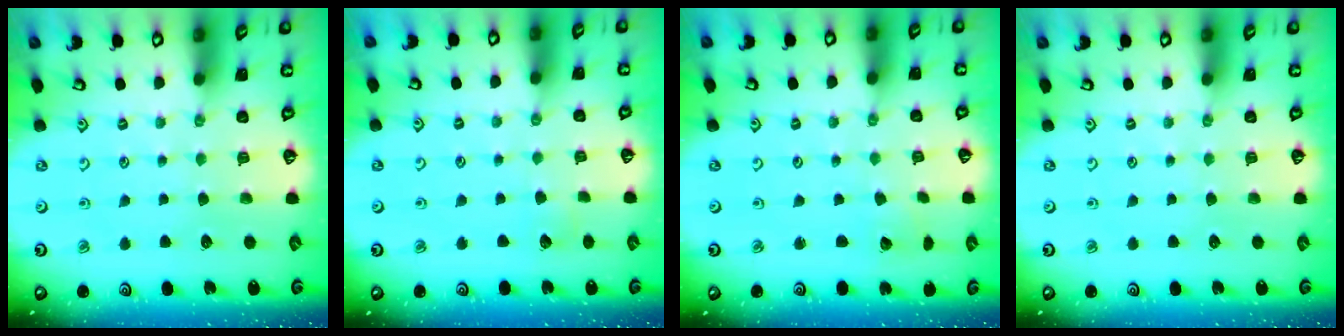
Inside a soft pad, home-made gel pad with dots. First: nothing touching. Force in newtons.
{"total": 2.9, "press": 2.9, "slide": 0.4}
{"total": 2.4, "press": 2.4, "slide": 0.2}
{"total": 0.0}